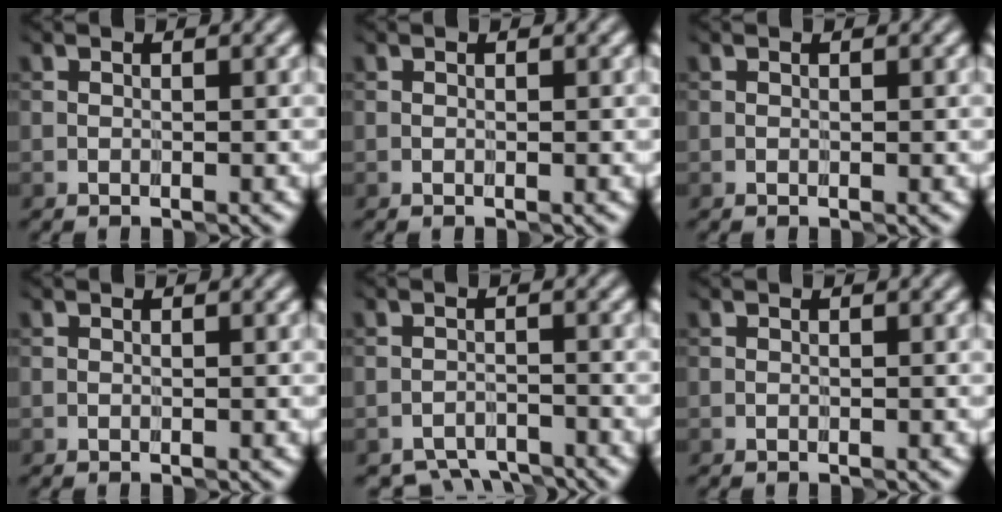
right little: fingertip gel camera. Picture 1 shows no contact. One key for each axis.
{"total": 0.0}
{"total": 0.0}
{"total": 0.0}
{"total": 4.7, "fx": -4.5, "fy": 1.2, "fz": 0.7, "tx": -0.008, "ty": -0.013, "tz": -0.075}
{"total": 0.0}